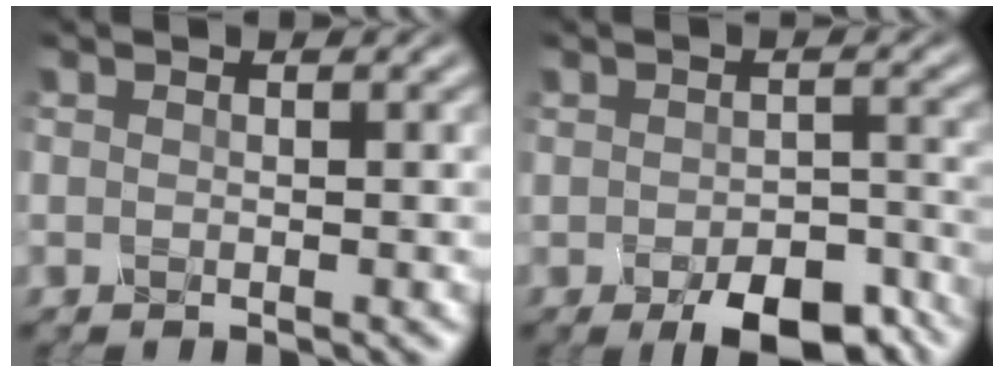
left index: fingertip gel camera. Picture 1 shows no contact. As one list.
[{"total": 6.0, "force": [-3.7, 2.8, 3.8], "torque": [-0.050, -0.012, -0.046]}]